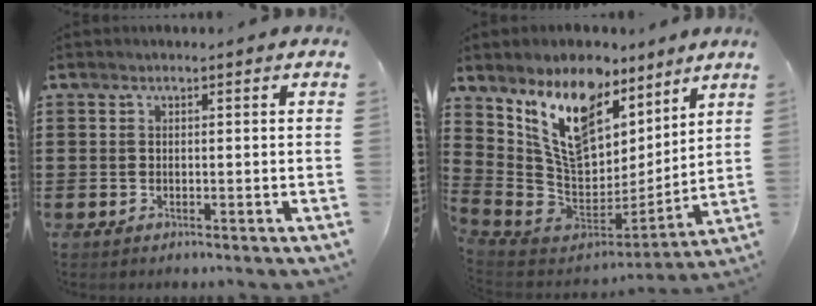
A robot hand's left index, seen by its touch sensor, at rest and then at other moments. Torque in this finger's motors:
{"motor_torque": [2.14, 0.00, 1.05, 0.21]}